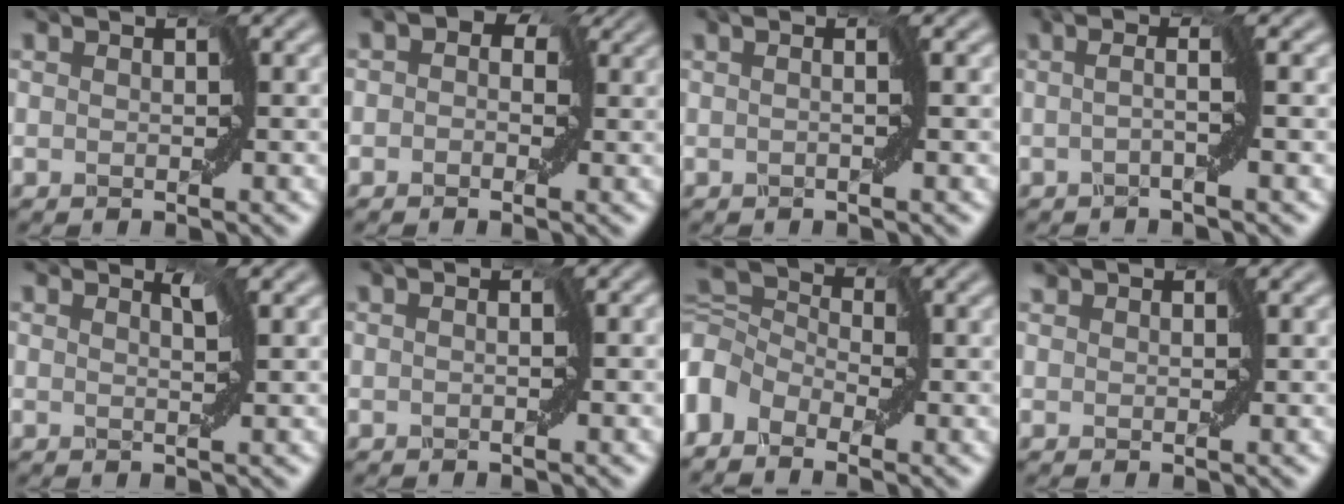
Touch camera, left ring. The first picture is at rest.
{"total": 2.9, "force": [0.6, 2.3, 1.8], "torque": [-0.003, 0.011, -0.006]}
{"total": 0.7, "force": [-0.1, -0.5, 0.4], "torque": [-0.011, 0.000, -0.004]}
{"total": 1.8, "force": [-0.2, -0.5, 1.7], "torque": [-0.030, 0.003, -0.014]}
{"total": 1.0, "force": [0.7, -0.3, 0.7], "torque": [-0.010, -0.001, 0.012]}
{"total": 0.6, "force": [-0.3, -0.1, 0.5], "torque": [-0.012, -0.001, -0.008]}
{"total": 7.0, "force": [-0.1, 4.6, 5.3], "torque": [-0.104, 0.021, -0.010]}
{"total": 0.5, "force": [0.4, 0.3, 0.0], "torque": [0.002, -0.001, 0.002]}